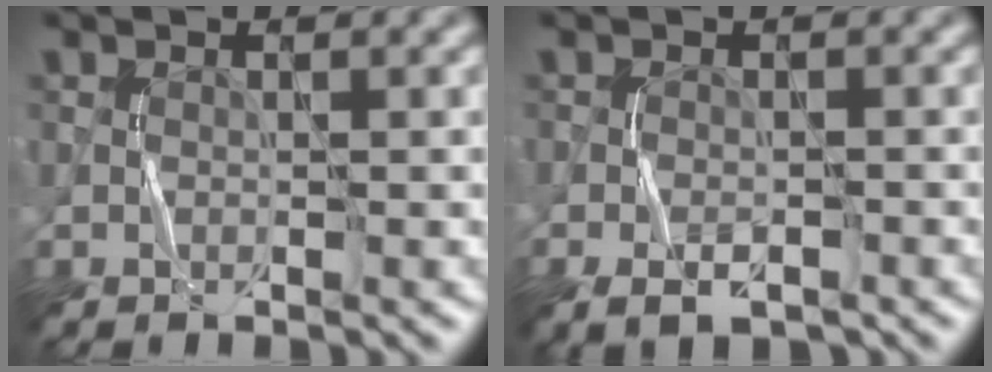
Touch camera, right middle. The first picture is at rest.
{"total": 3.0, "force": [-1.8, 1.5, 1.9], "torque": [-0.033, -0.005, -0.031]}